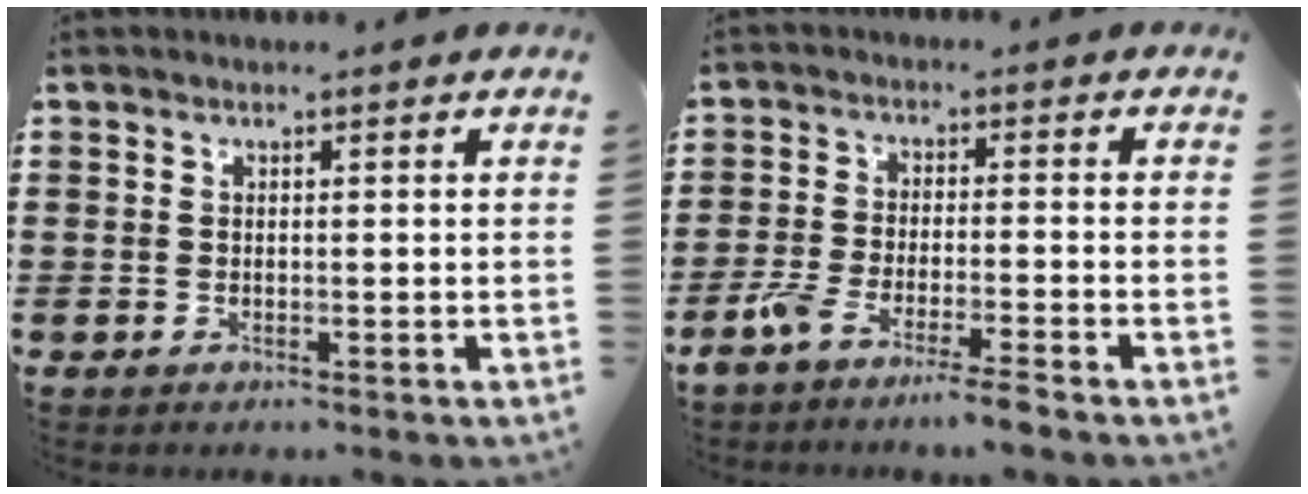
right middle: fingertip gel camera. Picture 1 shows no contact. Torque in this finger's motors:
{"motor_torque": [0.58, -0.39, 0.21, 0.11]}